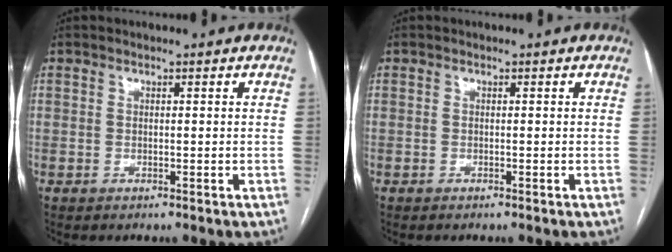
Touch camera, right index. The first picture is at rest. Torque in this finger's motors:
{"motor_torque": [0.10, 0.01, -0.02, 0.00]}